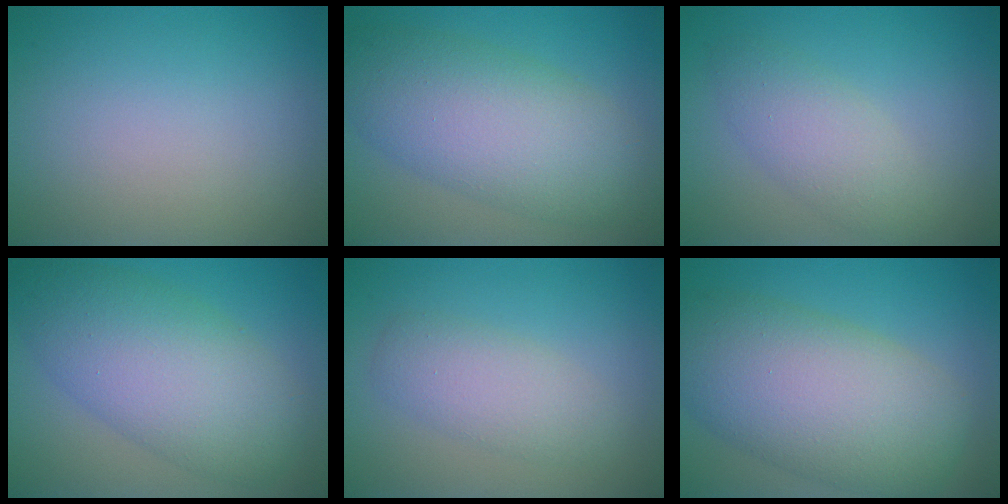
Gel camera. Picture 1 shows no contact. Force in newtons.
{"total": 8.6, "press": 8.6, "slide": 0.4}
{"total": 3.3, "press": 3.3, "slide": 0.1}
{"total": 8.8, "press": 8.8, "slide": 0.1}
{"total": 3.4, "press": 3.4, "slide": 0.1}
{"total": 10.7, "press": 10.7, "slide": 0.4}